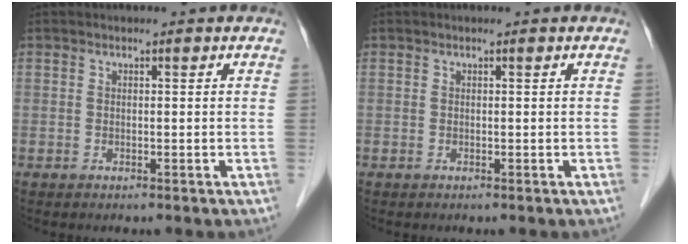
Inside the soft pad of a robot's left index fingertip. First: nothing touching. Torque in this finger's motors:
{"motor_torque": [0.00, 0.00, 0.00, 0.00]}